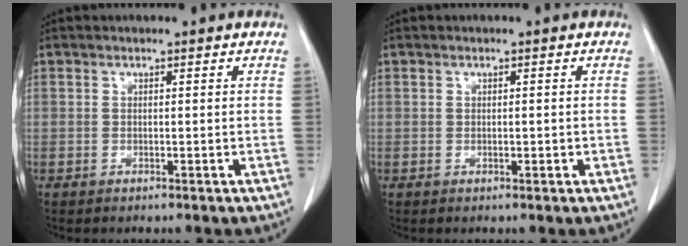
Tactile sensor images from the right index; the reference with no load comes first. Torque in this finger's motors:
{"motor_torque": [-0.14, 0.24, 0.00, 0.00]}